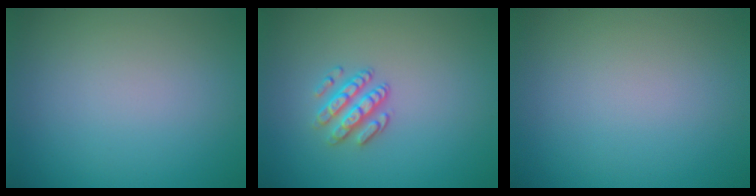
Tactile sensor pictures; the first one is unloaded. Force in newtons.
{"total": 2.7, "press": 2.4, "slide": 1.2}
{"total": 0.0}